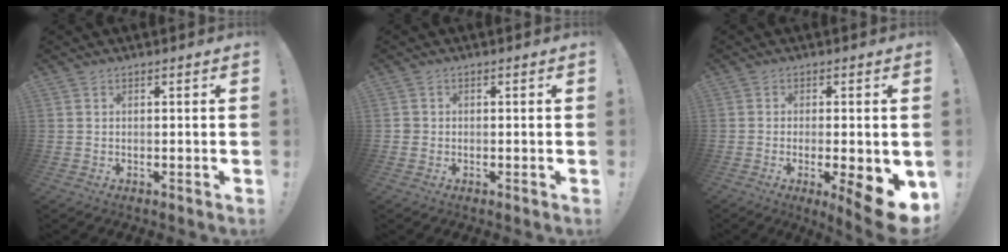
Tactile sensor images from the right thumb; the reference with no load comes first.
{"total": 1.4, "force": [-0.2, 1.3, 0.5], "torque": [-0.013, 0.006, -0.003]}
{"total": 10.0, "force": [-3.1, 2.2, 9.2], "torque": [-0.104, 0.000, -0.041]}